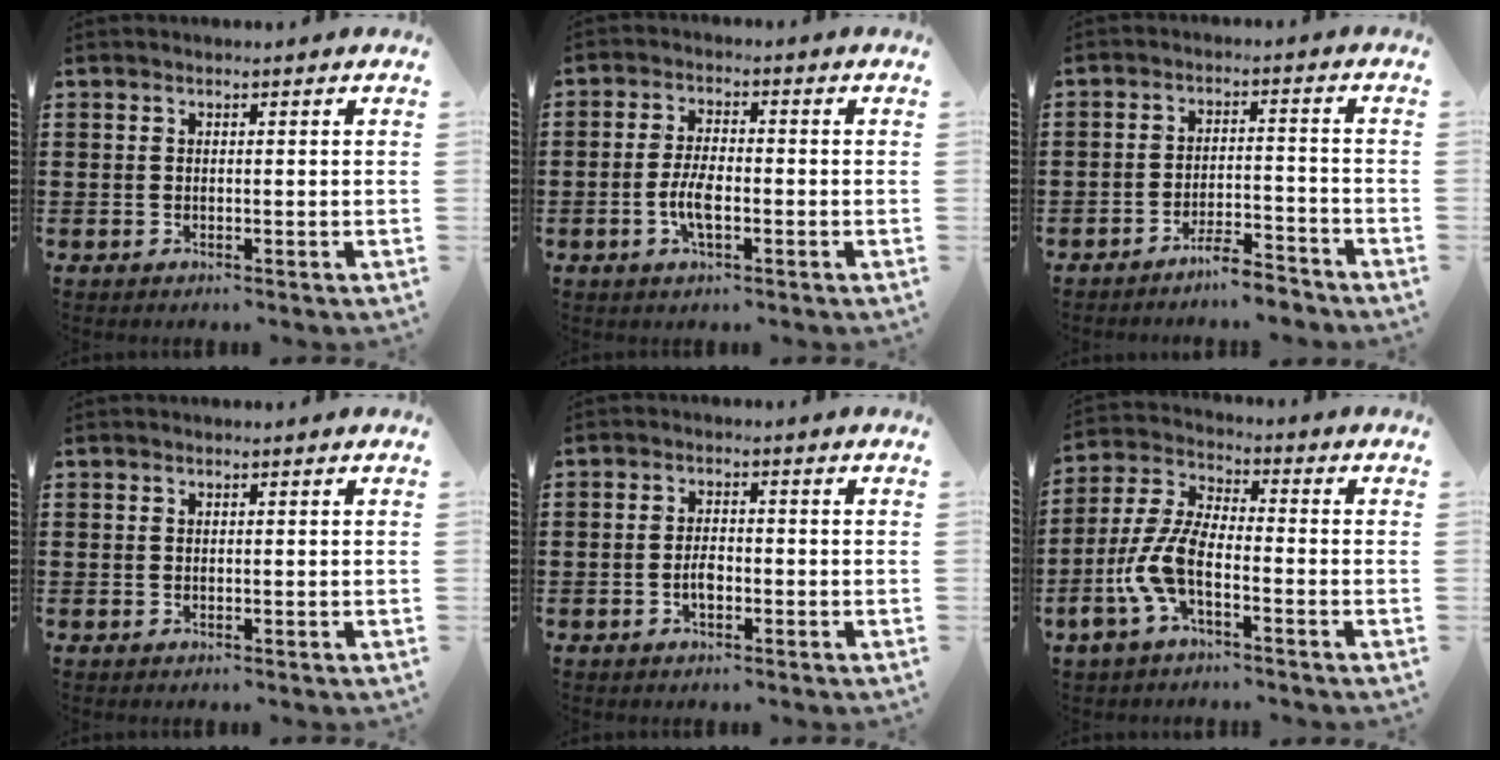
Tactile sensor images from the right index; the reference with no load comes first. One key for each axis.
{"total": 4.8, "fx": -1.4, "fy": 1.8, "fz": 4.2, "tx": -0.093, "ty": 0.000, "tz": -0.031}
{"total": 4.6, "fx": -4.3, "fy": 0.3, "fz": 1.6, "tx": -0.029, "ty": 0.004, "tz": -0.082}
{"total": 0.0}
{"total": 2.6, "fx": -0.9, "fy": 1.3, "fz": 2.0, "tx": -0.046, "ty": 0.002, "tz": -0.019}
{"total": 8.5, "fx": -3.4, "fy": 3.3, "fz": 7.0, "tx": -0.174, "ty": -0.011, "tz": -0.068}